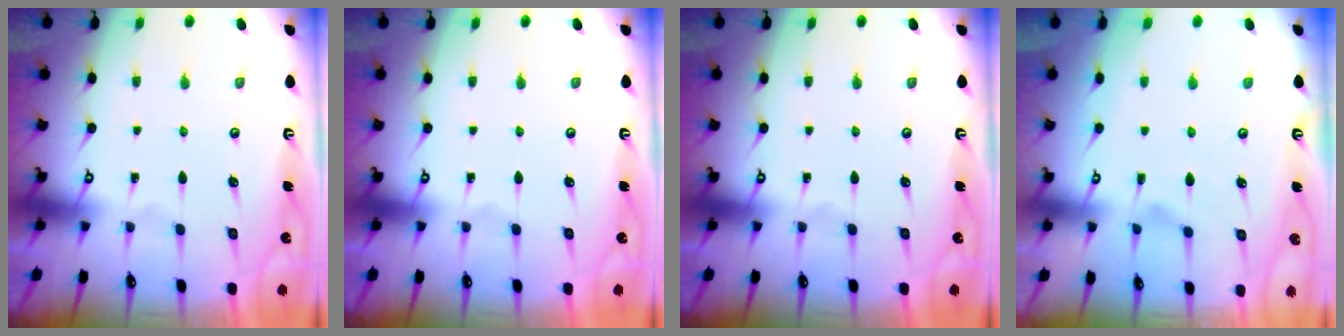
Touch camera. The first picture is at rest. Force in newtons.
{"total": 0.0}
{"total": 0.0}
{"total": 1.2, "press": 0.0, "slide": 1.2}